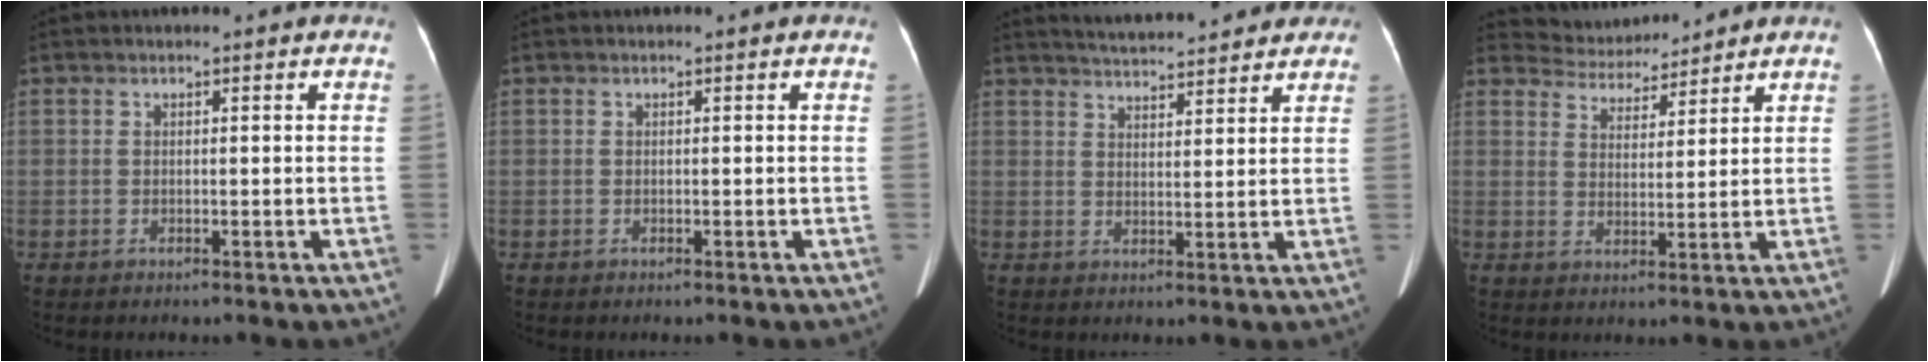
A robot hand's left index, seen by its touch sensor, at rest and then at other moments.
{"total": 0.0}
{"total": 10.3, "force": [9.4, 2.0, 3.7], "torque": [-0.046, 0.018, 0.122]}
{"total": 5.7, "force": [5.7, 0.8, -0.3], "torque": [-0.002, 0.015, 0.098]}